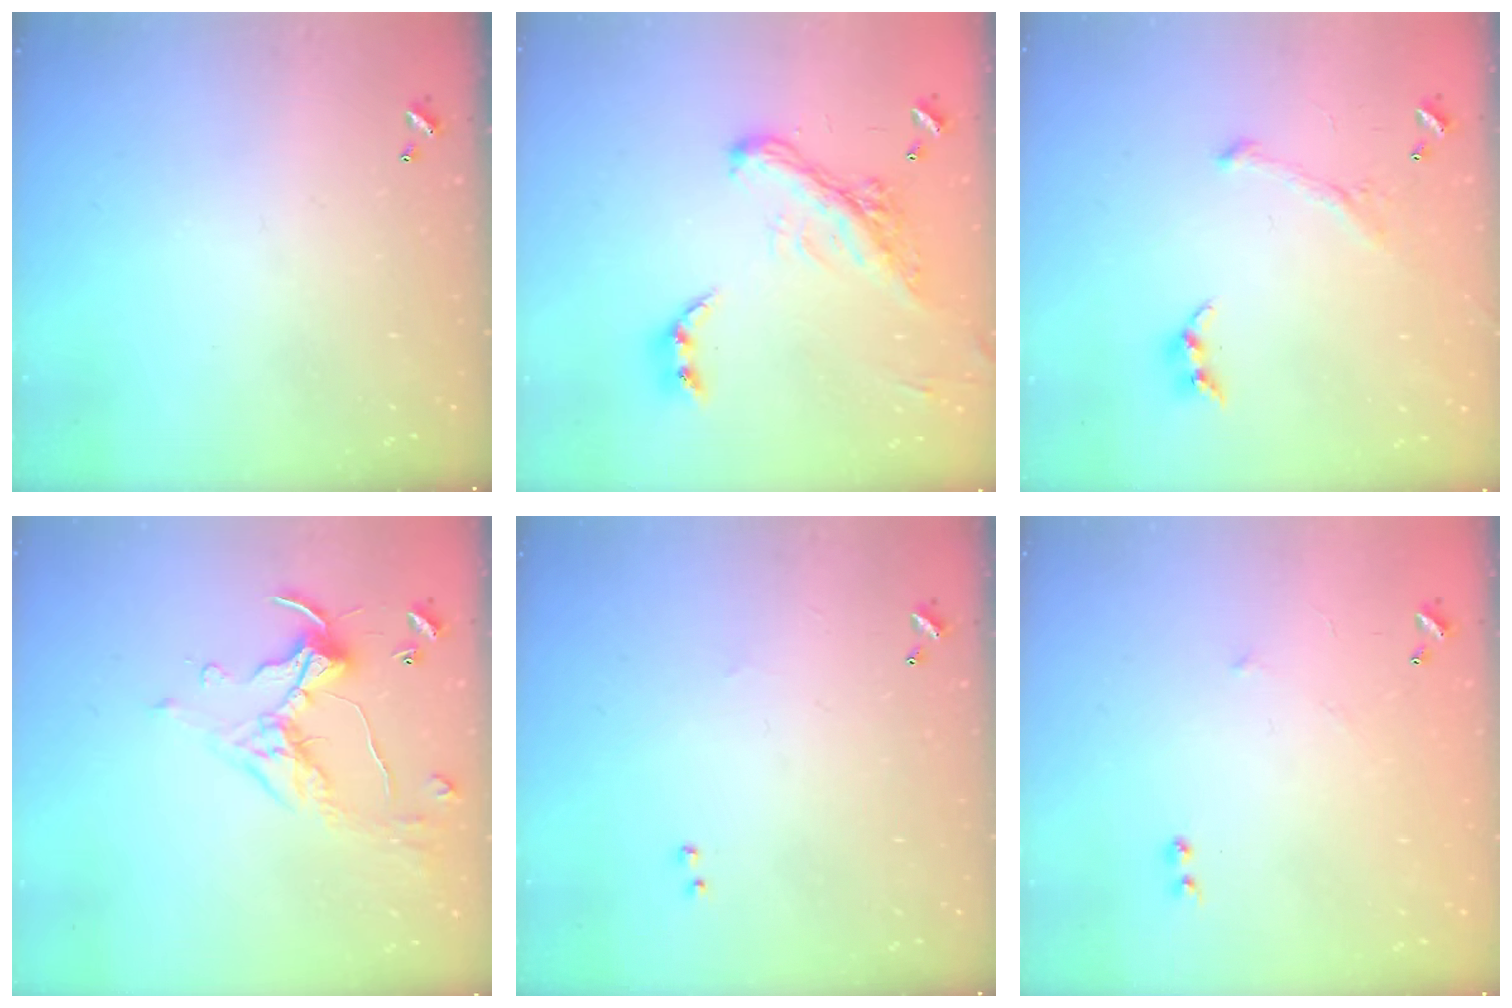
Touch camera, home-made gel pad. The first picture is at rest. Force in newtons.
{"total": 6.3, "press": 6.1, "slide": 1.4}
{"total": 2.8, "press": 2.6, "slide": 1.0}
{"total": 1.5, "press": 1.5, "slide": 0.2}
{"total": 2.3, "press": 2.2, "slide": 0.8}
{"total": 6.7, "press": 6.7, "slide": 0.7}